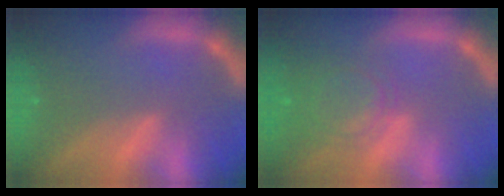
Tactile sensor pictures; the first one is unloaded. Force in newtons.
{"total": 5.1}